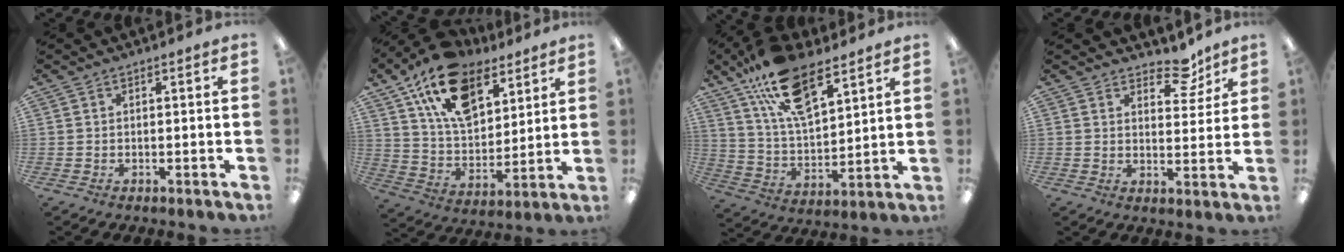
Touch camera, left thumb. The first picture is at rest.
{"total": 18.2, "force": [11.2, 10.2, 10.1], "torque": [-0.183, -0.042, 0.206]}
{"total": 16.9, "force": [11.2, 7.2, 10.4], "torque": [-0.192, -0.045, 0.200]}
{"total": 7.7, "force": [5.9, 3.8, 3.2], "torque": [-0.025, -0.039, 0.099]}